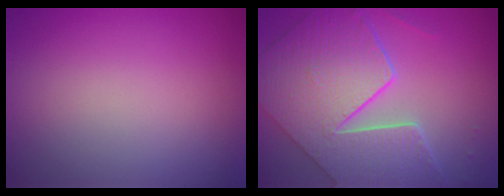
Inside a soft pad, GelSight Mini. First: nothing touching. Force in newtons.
{"total": 9.2, "press": 6.8, "slide": 6.2}